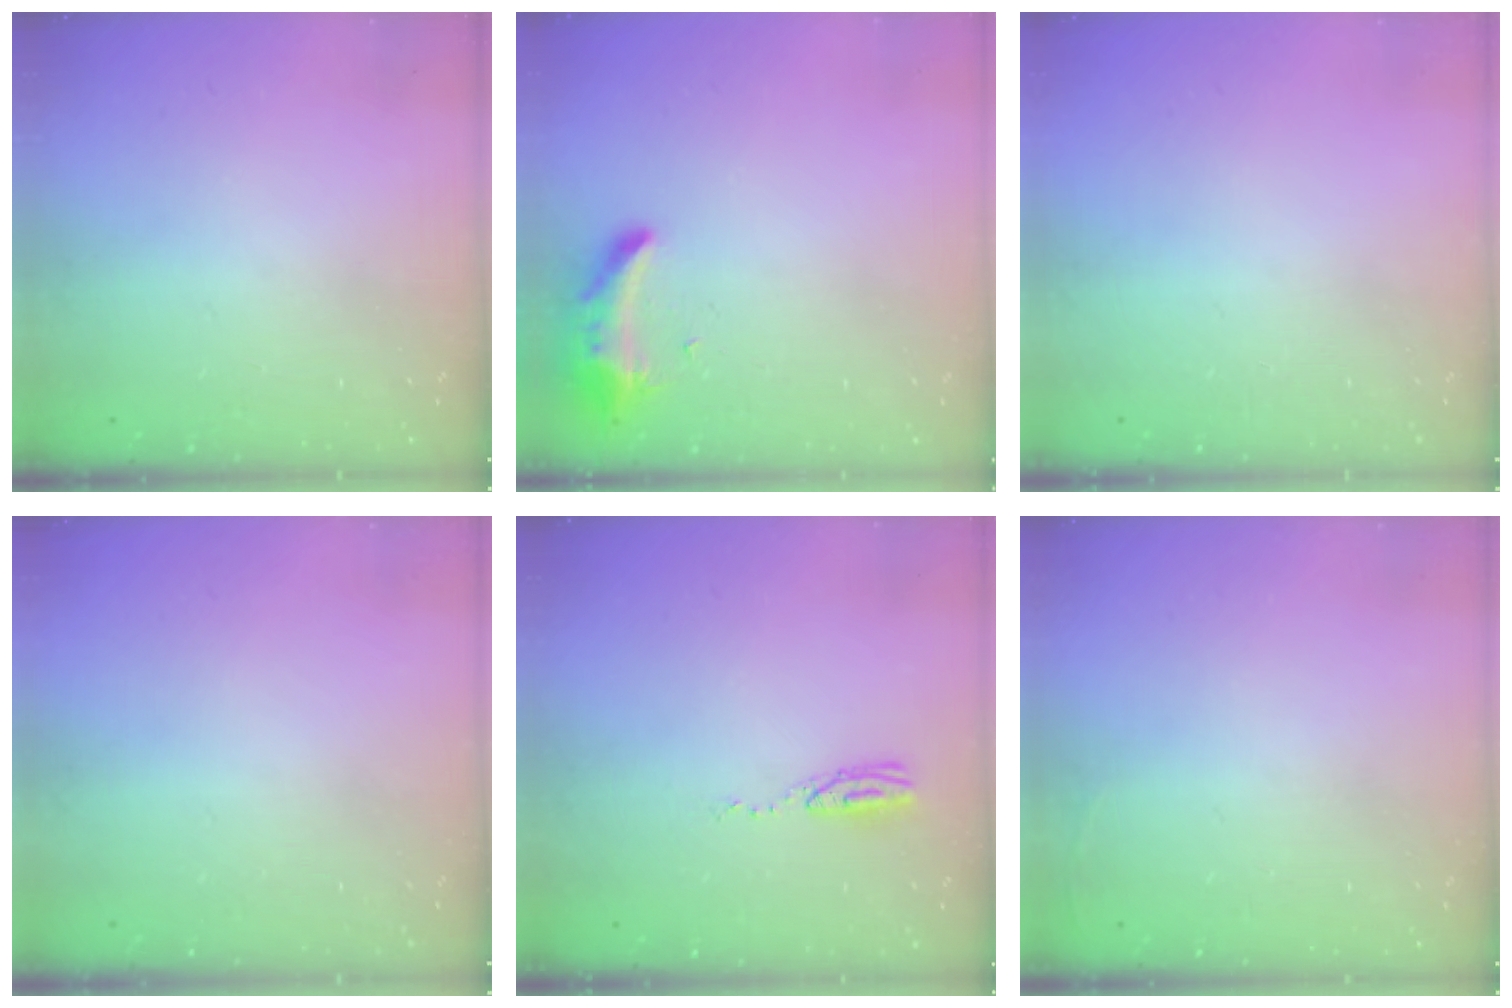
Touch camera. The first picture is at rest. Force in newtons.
{"total": 8.6, "press": 8.6, "slide": 0.3}
{"total": 0.0}
{"total": 0.0}
{"total": 5.0, "press": 4.7, "slide": 1.5}
{"total": 2.7, "press": 2.6, "slide": 1.0}